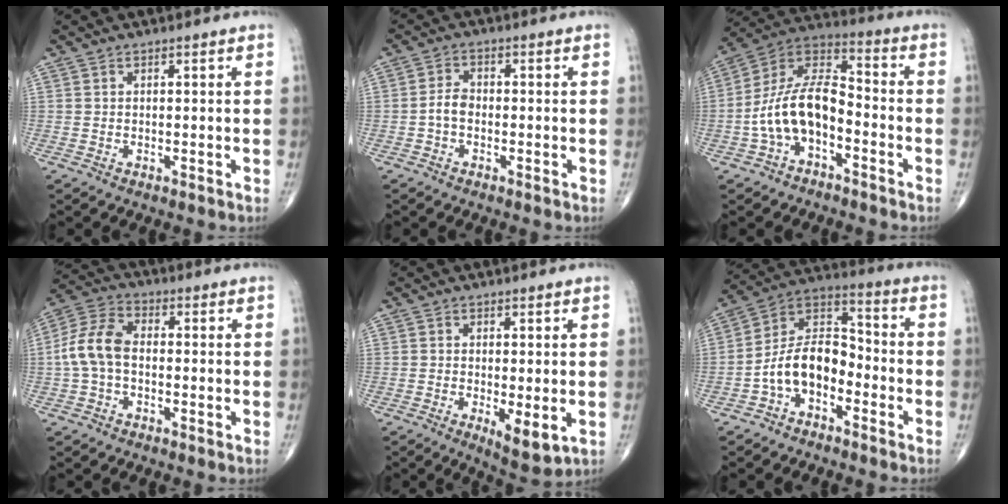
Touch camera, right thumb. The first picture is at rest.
{"total": 2.9, "force": [-0.9, 1.8, 2.1], "torque": [-0.036, 0.012, -0.024]}
{"total": 13.3, "force": [-4.1, 7.2, 10.4], "torque": [-0.190, 0.061, -0.085]}
{"total": 8.5, "force": [-0.8, 5.3, 6.7], "torque": [-0.138, 0.027, -0.026]}
{"total": 5.9, "force": [-1.3, 2.0, 5.4], "torque": [-0.084, -0.019, -0.016]}
{"total": 11.4, "force": [-4.4, 6.9, 8.0], "torque": [-0.128, 0.065, -0.093]}